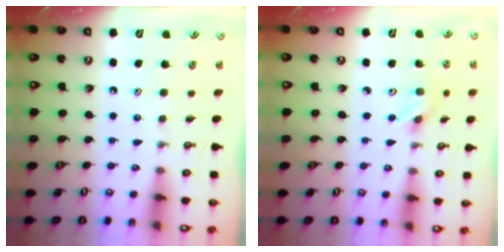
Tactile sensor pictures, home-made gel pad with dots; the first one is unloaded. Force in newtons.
{"total": 2.2, "press": 2.1, "slide": 0.7}